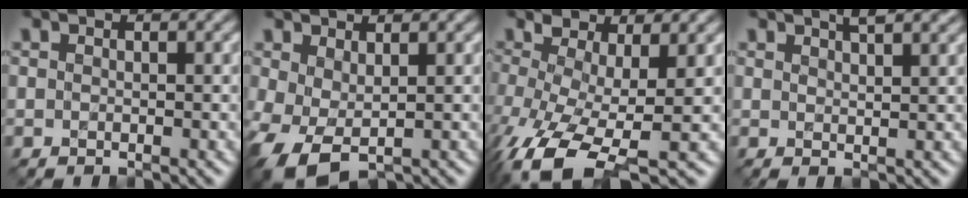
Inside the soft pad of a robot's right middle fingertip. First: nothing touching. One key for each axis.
{"total": 4.3, "fx": -0.7, "fy": 2.3, "fz": 3.5, "tx": -0.093, "ty": -0.005, "tz": -0.007}
{"total": 7.2, "fx": -2.3, "fy": 2.6, "fz": 6.2, "tx": -0.137, "ty": -0.003, "tz": -0.055}
{"total": 2.6, "fx": 1.9, "fy": 0.7, "fz": 1.6, "tx": -0.005, "ty": 0.013, "tz": 0.014}